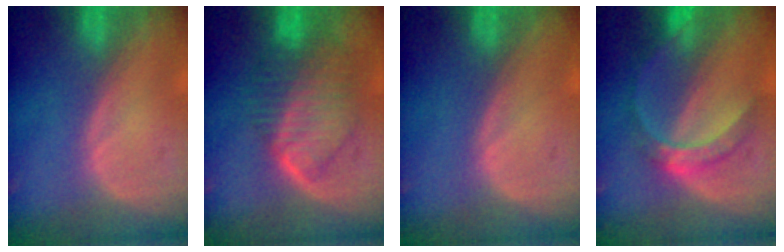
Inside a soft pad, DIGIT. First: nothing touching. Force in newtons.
{"total": 7.5, "press": 7.5, "slide": 0.4}
{"total": 0.0}
{"total": 5.6, "press": 5.5, "slide": 1.0}